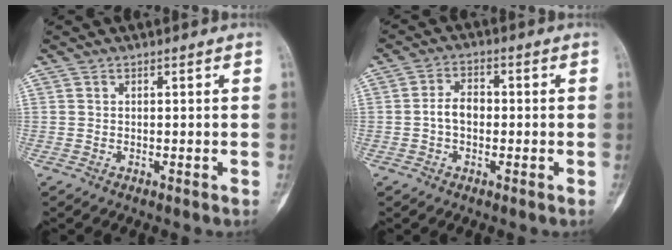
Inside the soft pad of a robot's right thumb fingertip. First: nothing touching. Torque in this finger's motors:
{"motor_torque": [0.68, 0.53, 0.36, -0.49, 0.02]}